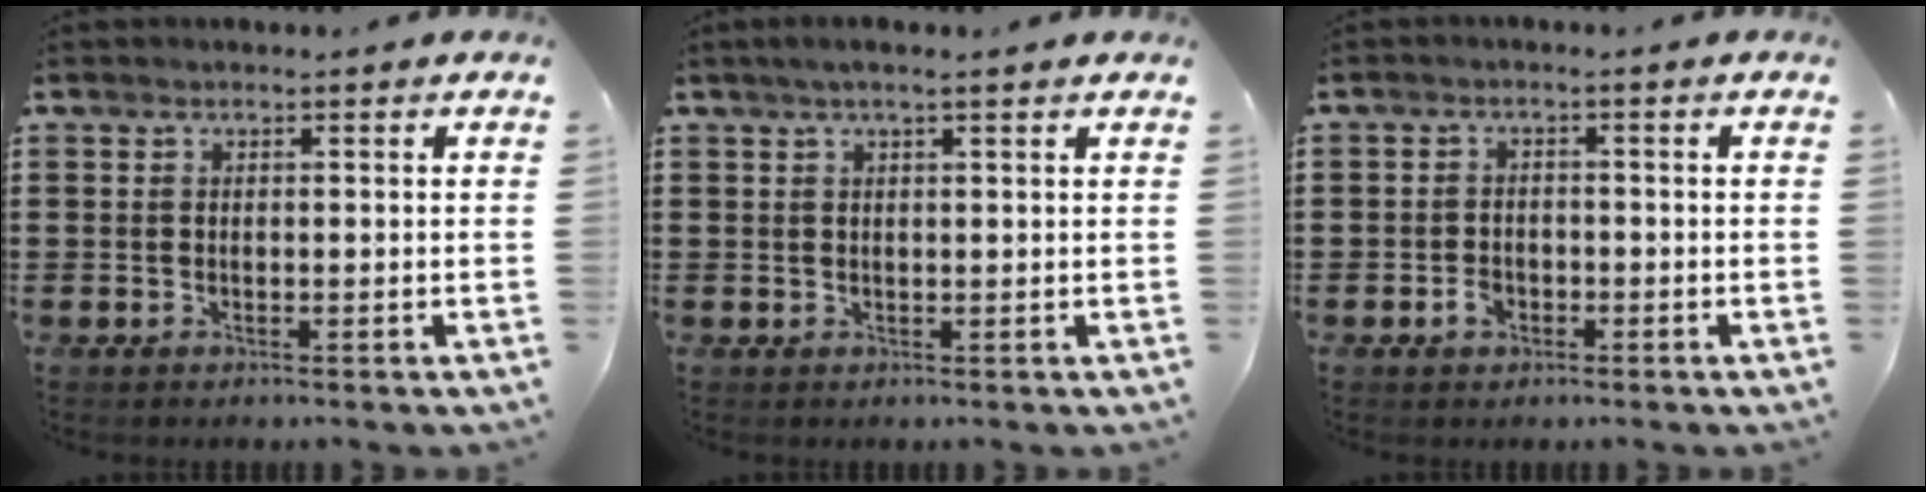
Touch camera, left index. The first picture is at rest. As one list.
[{"total": 1.8, "force": [1.0, 0.2, 1.4], "torque": [-0.027, 0.002, 0.018]}, {"total": 2.2, "force": [-1.1, 1.6, 1.1], "torque": [-0.023, 0.001, -0.021]}]